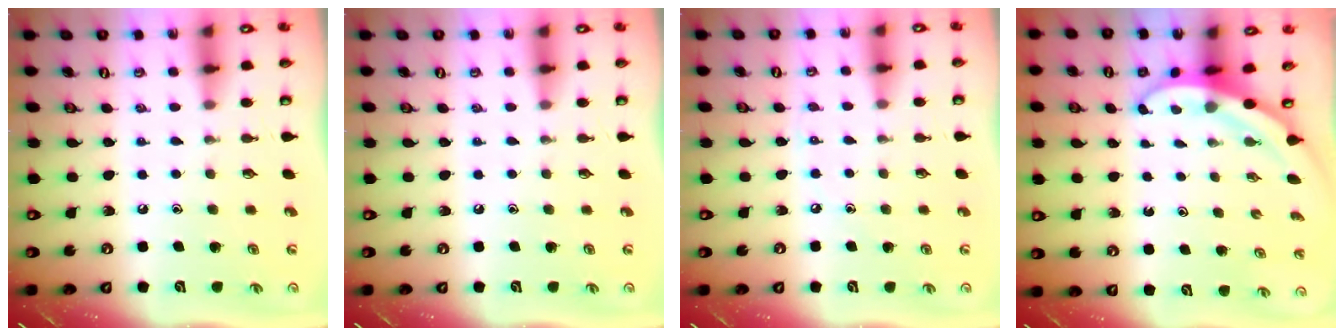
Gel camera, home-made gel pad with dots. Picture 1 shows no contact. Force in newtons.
{"total": 0.0}
{"total": 2.8, "press": 2.8, "slide": 0.3}
{"total": 3.4, "press": 3.4, "slide": 0.1}